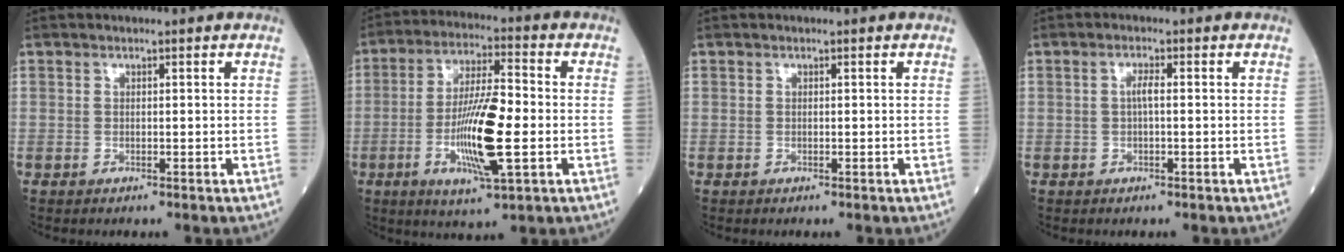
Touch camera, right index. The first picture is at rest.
{"total": 12.6, "force": [-2.7, 1.8, 12.2], "torque": [-0.229, -0.007, -0.049]}
{"total": 0.0}
{"total": 1.6, "force": [0.0, 0.2, 1.6], "torque": [-0.032, 0.004, -0.001]}